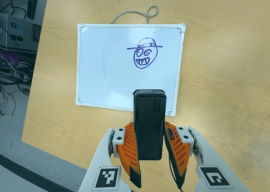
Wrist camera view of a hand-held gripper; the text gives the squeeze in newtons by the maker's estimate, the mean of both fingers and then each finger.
{"total": 4.6, "left": 2.9, "right": 6.3}